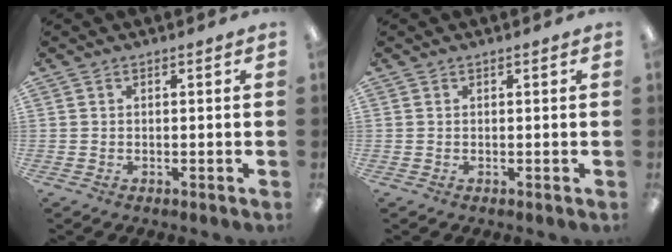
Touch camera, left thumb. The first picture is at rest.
{"total": 0.0}